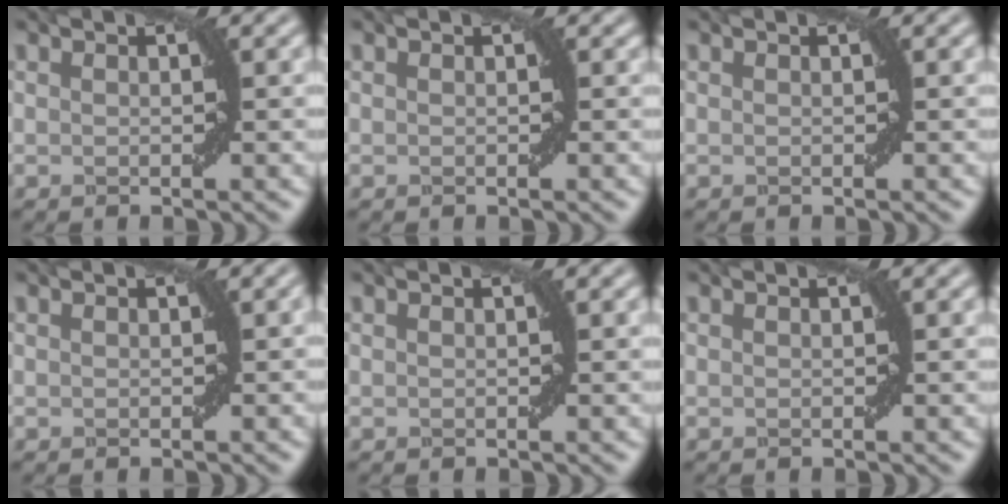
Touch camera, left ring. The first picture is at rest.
{"total": 0.0}
{"total": 0.0}
{"total": 0.0}
{"total": 0.0}
{"total": 0.0}